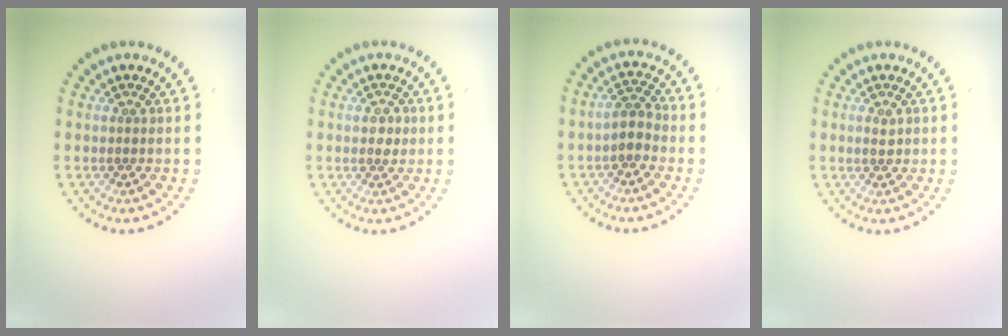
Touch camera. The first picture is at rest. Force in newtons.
{"total": 1.3, "press": 1.3, "slide": 0.1}
{"total": 2.3, "press": 2.1, "slide": 0.8}
{"total": 1.0, "press": 1.0, "slide": 0.1}